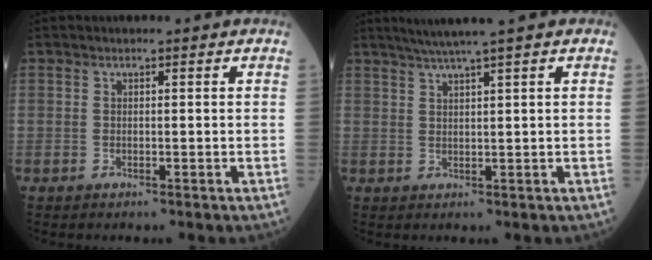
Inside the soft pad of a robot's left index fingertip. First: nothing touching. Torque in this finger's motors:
{"motor_torque": [0.03, -0.03, 0.01, 0.05]}